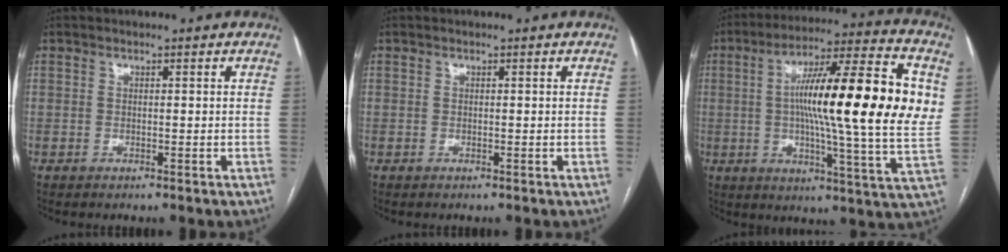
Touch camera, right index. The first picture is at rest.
{"total": 0.0}
{"total": 24.1, "force": [3.3, 1.6, 23.8], "torque": [-0.333, 0.022, 0.034]}